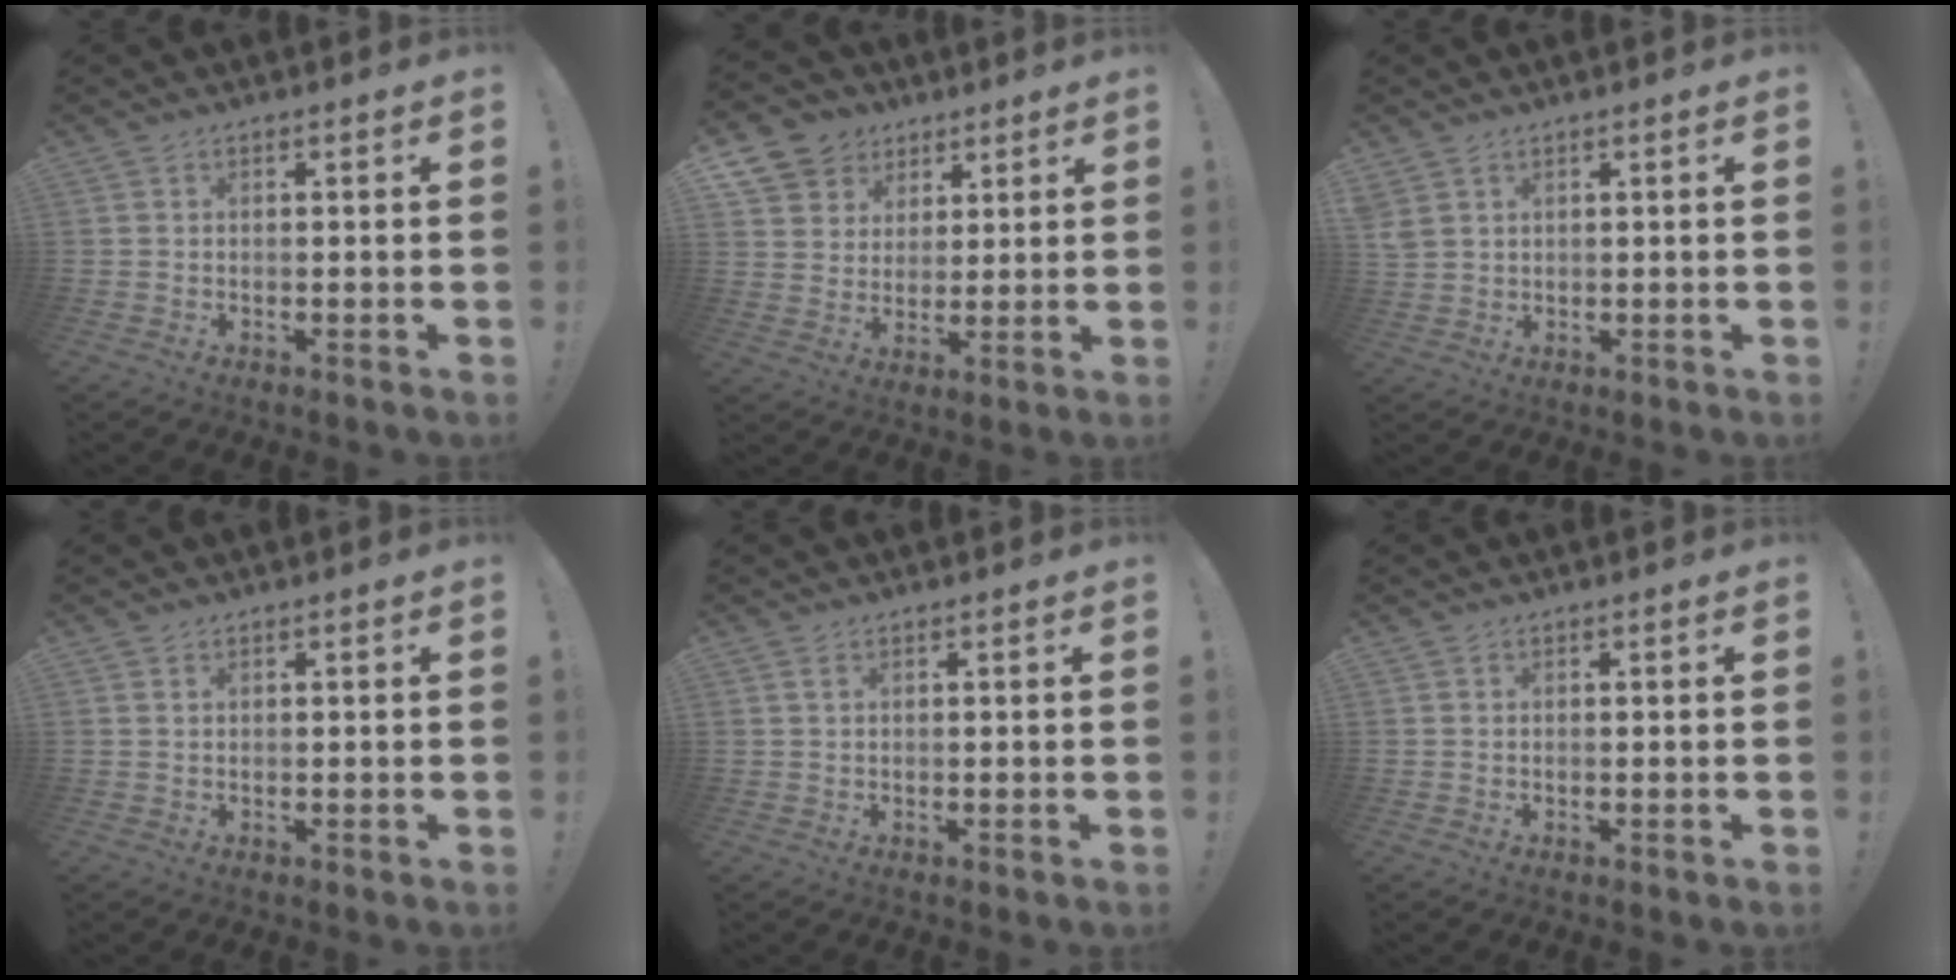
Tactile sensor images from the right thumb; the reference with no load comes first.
{"total": 9.7, "force": [5.0, 8.0, 2.1], "torque": [-0.032, -0.035, 0.103]}
{"total": 3.3, "force": [1.9, 2.2, 1.5], "torque": [-0.031, -0.004, 0.040]}
{"total": 0.6, "force": [0.5, 0.3, 0.4], "torque": [0.001, -0.002, 0.007]}
{"total": 1.2, "force": [0.6, 0.4, 1.0], "torque": [-0.018, 0.002, 0.011]}
{"total": 0.0}